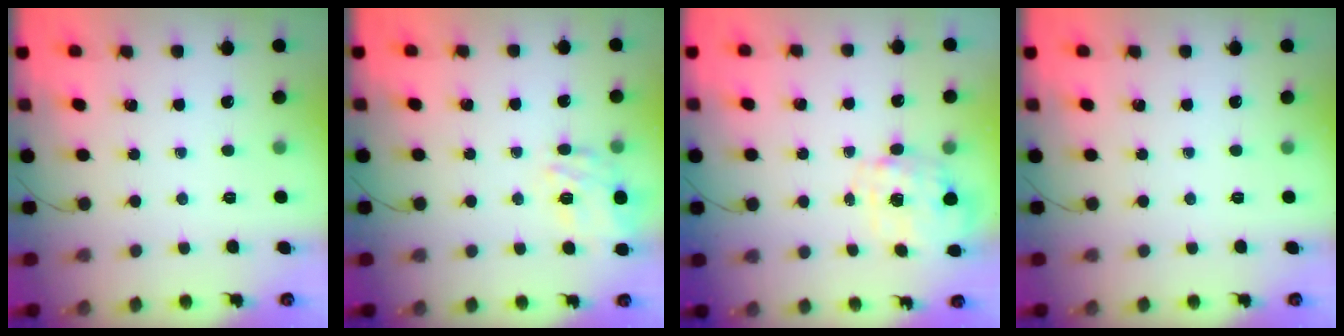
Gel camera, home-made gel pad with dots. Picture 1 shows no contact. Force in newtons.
{"total": 15.1, "press": 15.0, "slide": 2.1}
{"total": 2.8, "press": 2.6, "slide": 0.9}
{"total": 0.0}